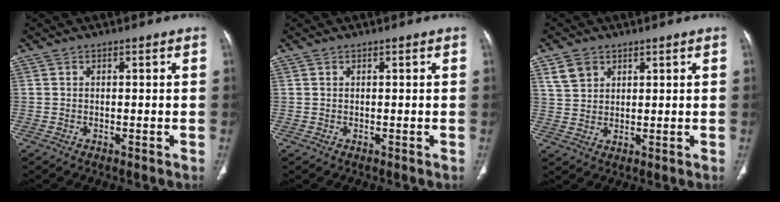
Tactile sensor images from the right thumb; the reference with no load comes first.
{"total": 0.0}
{"total": 4.6, "force": [2.6, 3.4, 1.8], "torque": [-0.023, -0.010, 0.056]}